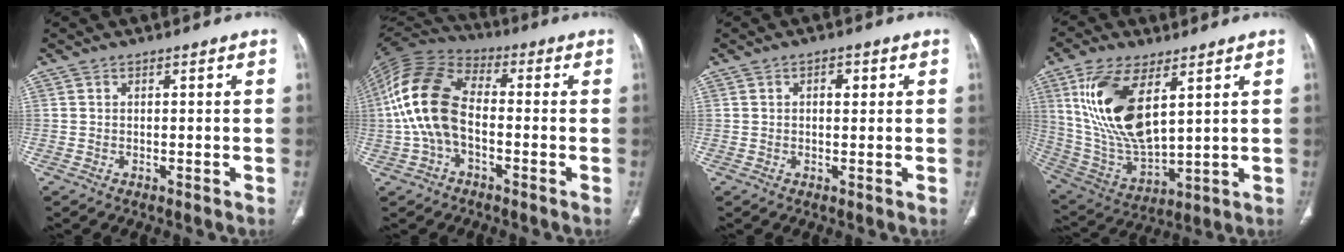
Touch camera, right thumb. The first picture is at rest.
{"total": 15.0, "force": [-1.6, 9.1, 11.8], "torque": [-0.248, 0.035, -0.038]}
{"total": 2.4, "force": [0.8, 1.3, 1.8], "torque": [-0.021, 0.001, 0.009]}
{"total": 18.4, "force": [6.7, 8.2, 15.0], "torque": [-0.292, -0.028, 0.142]}